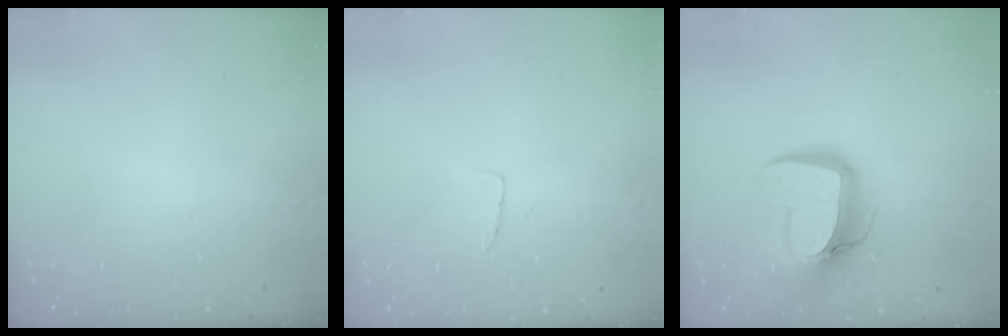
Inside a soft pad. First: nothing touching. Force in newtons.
{"total": 3.1, "press": 3.1, "slide": 0.1}
{"total": 15.5, "press": 15.5, "slide": 1.2}